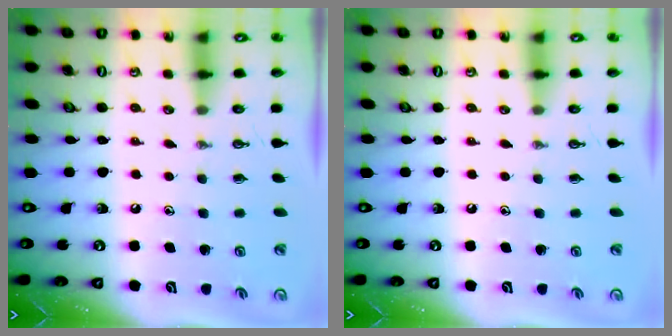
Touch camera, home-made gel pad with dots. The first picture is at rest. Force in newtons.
{"total": 0.0}